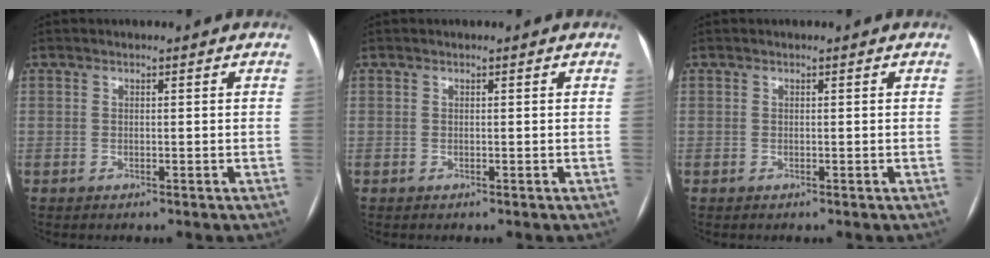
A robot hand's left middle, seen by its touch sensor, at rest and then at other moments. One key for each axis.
{"total": 0.0}
{"total": 0.0}